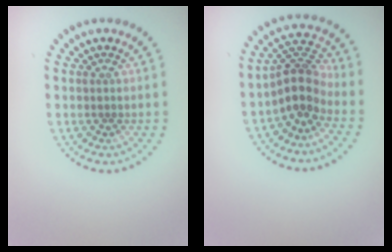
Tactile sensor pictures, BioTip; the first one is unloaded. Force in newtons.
{"total": 3.7, "press": 2.8, "slide": 2.4}